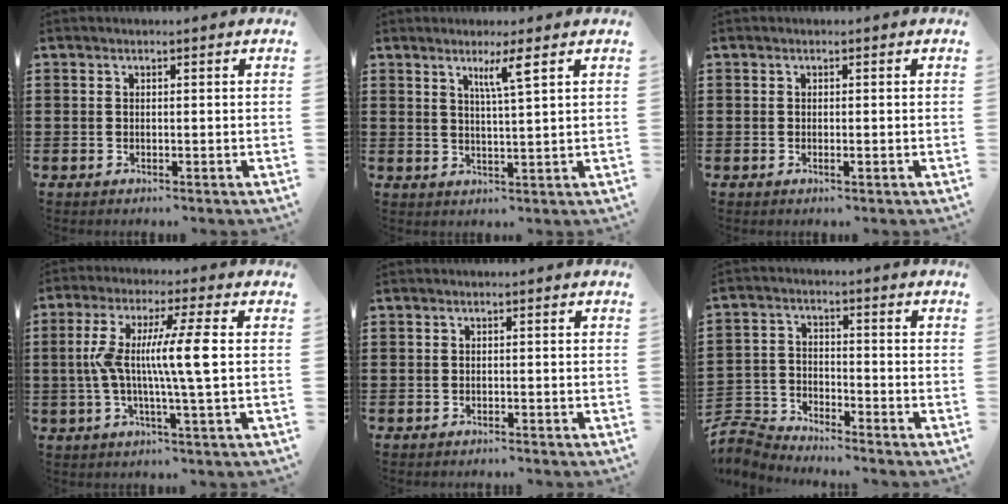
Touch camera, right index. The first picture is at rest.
{"total": 3.8, "force": [2.3, -0.4, 3.0], "torque": [-0.056, -0.007, 0.035]}
{"total": 0.6, "force": [-0.1, 0.1, 0.5], "torque": [-0.010, -0.004, -0.001]}
{"total": 9.5, "force": [0.1, 0.1, 9.5], "torque": [-0.180, -0.005, -0.007]}
{"total": 0.6, "force": [-0.6, 0.0, 0.0], "torque": [-0.002, -0.001, -0.013]}
{"total": 5.1, "force": [-5.0, 1.0, 0.4], "torque": [-0.037, -0.002, -0.110]}